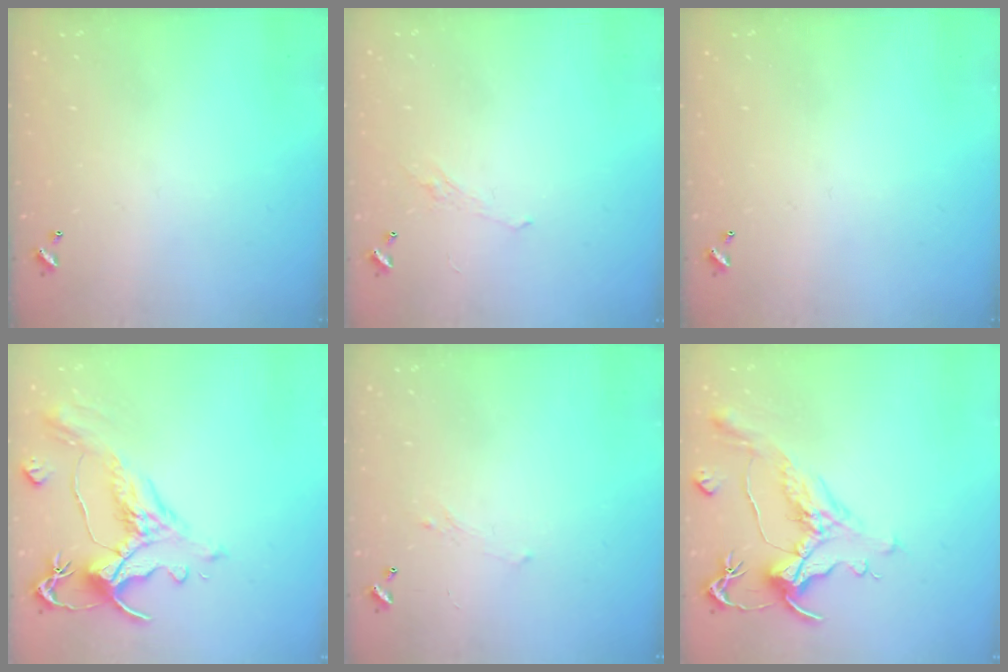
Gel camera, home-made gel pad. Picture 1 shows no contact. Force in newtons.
{"total": 1.1, "press": 0.8, "slide": 0.7}
{"total": 0.0}
{"total": 1.6, "press": 0.3, "slide": 1.5}
{"total": 0.8, "press": 0.6, "slide": 0.6}
{"total": 1.1, "press": 0.0, "slide": 1.1}